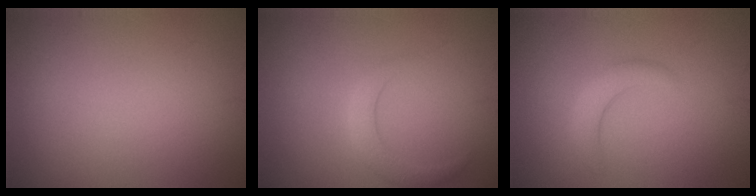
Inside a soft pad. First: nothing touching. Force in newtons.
{"total": 2.2, "press": 2.2, "slide": 0.2}
{"total": 2.1, "press": 2.1, "slide": 0.3}